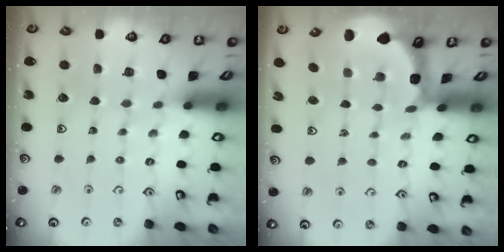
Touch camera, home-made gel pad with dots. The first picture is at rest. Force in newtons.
{"total": 1.9, "press": 1.9, "slide": 0.2}